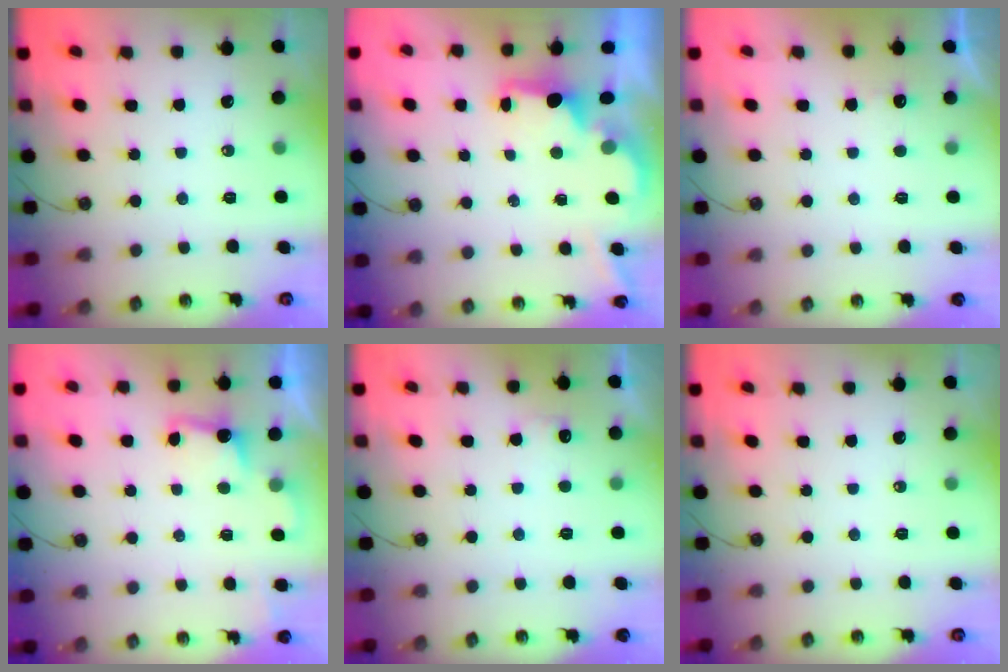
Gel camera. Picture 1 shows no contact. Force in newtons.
{"total": 2.2, "press": 2.1, "slide": 0.8}
{"total": 1.2, "press": 1.0, "slide": 0.7}
{"total": 2.0, "press": 1.7, "slide": 0.9}
{"total": 5.3, "press": 5.3, "slide": 0.8}
{"total": 0.0}